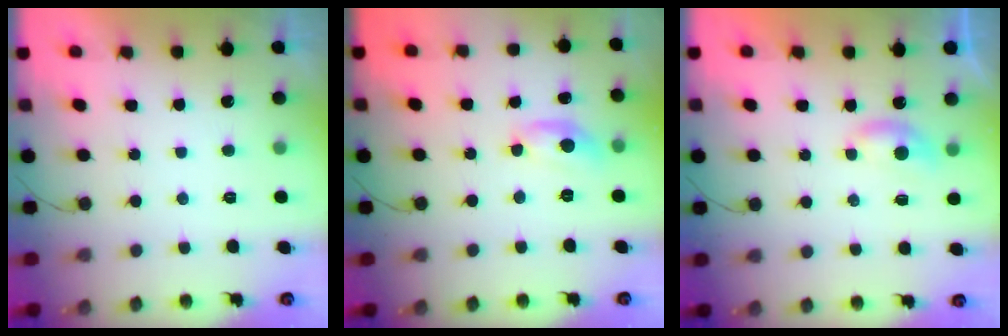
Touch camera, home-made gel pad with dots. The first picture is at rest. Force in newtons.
{"total": 8.3, "press": 8.3, "slide": 0.6}
{"total": 4.7, "press": 4.6, "slide": 0.6}